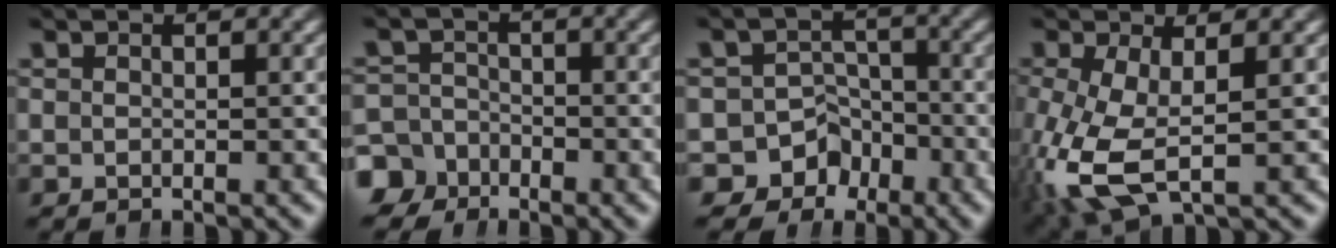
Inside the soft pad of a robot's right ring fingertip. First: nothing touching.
{"total": 4.2, "force": [-3.1, 2.8, -0.1], "torque": [0.027, -0.010, -0.057]}
{"total": 9.6, "force": [-4.4, 8.3, 1.9], "torque": [-0.029, -0.029, -0.081]}
{"total": 6.2, "force": [-1.2, 3.6, 5.0], "torque": [-0.126, -0.037, 0.002]}